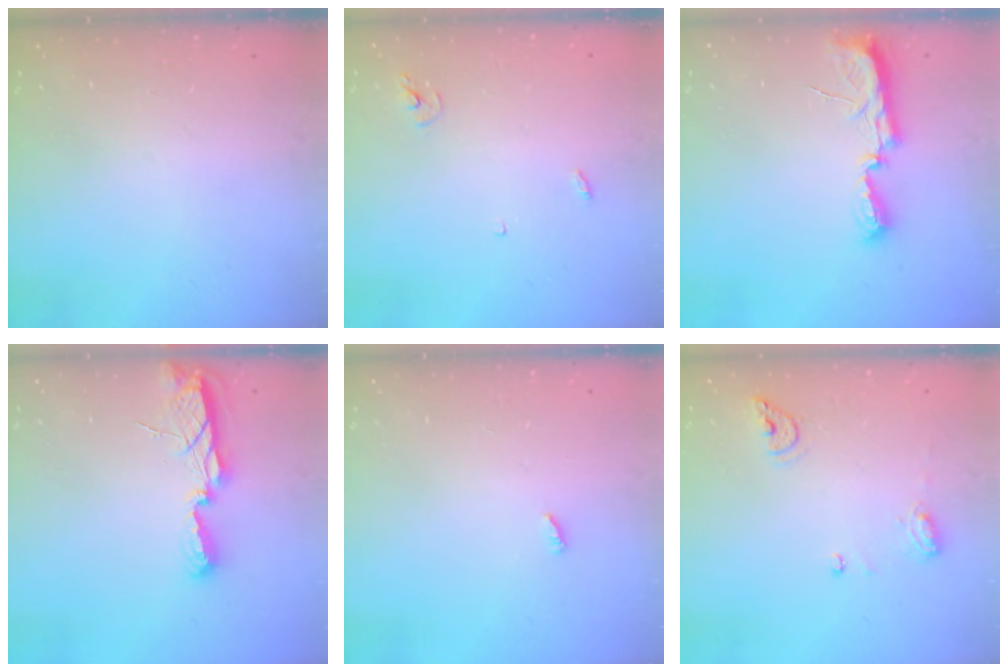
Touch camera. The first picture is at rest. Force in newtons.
{"total": 2.9, "press": 2.9, "slide": 0.2}
{"total": 8.1, "press": 8.0, "slide": 0.8}
{"total": 7.5, "press": 7.5, "slide": 0.8}
{"total": 2.3, "press": 2.3, "slide": 0.2}
{"total": 7.9, "press": 7.8, "slide": 1.1}